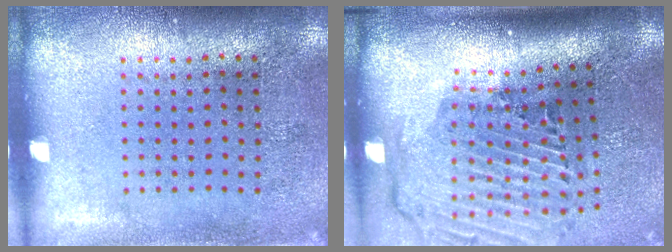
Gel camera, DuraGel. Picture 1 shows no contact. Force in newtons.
{"total": 2.9, "press": 1.9, "slide": 2.1}